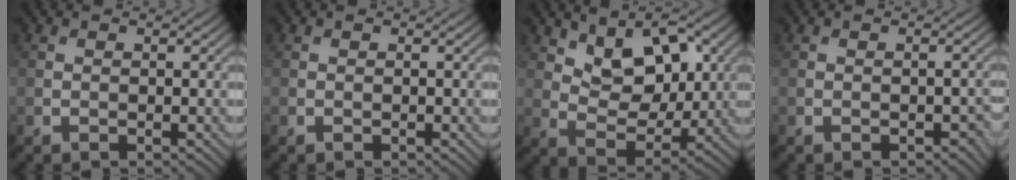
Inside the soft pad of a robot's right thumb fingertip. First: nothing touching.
{"total": 0.0}
{"total": 9.0, "force": [4.1, 5.3, 6.1], "torque": [-0.114, -0.010, 0.070]}
{"total": 1.1, "force": [-0.6, 0.6, 0.8], "torque": [-0.012, -0.004, -0.007]}